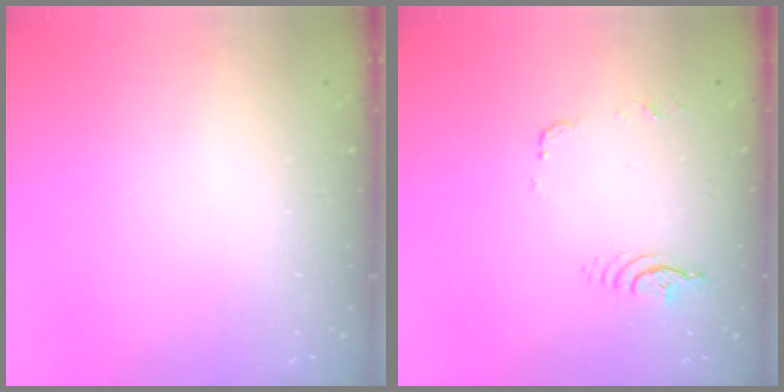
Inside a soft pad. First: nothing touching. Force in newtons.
{"total": 6.7, "press": 6.7, "slide": 0.5}